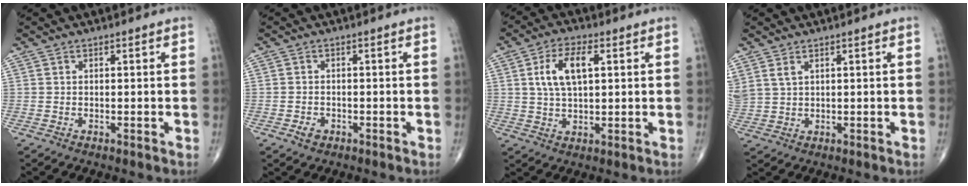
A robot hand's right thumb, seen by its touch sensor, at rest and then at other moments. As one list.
[{"total": 1.9, "force": [-1.0, 1.3, 0.8], "torque": [-0.010, 0.005, -0.014]}, {"total": 8.6, "force": [2.2, 4.0, 7.3], "torque": [-0.138, 0.005, 0.041]}, {"total": 3.8, "force": [2.2, 2.0, 2.4], "torque": [-0.060, 0.000, 0.057]}]